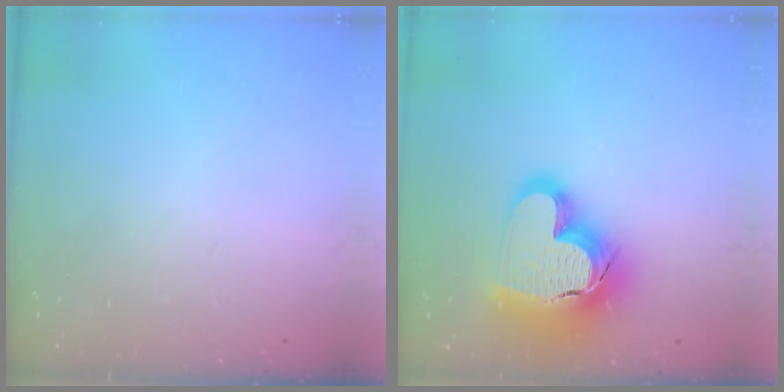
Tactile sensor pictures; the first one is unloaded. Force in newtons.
{"total": 22.8, "press": 22.6, "slide": 2.2}